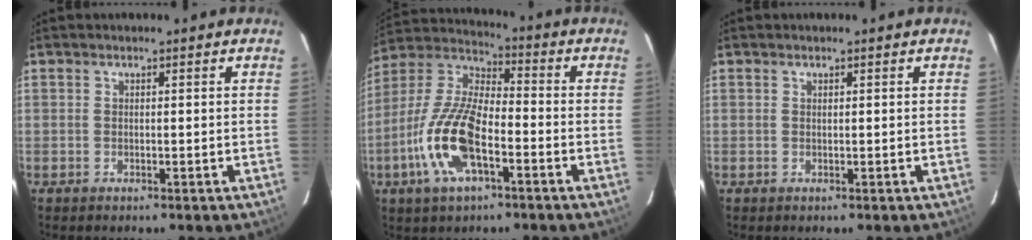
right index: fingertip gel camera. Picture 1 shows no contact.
{"total": 15.5, "force": [-5.9, 6.1, 13.0], "torque": [-0.277, -0.004, -0.119]}
{"total": 0.0}